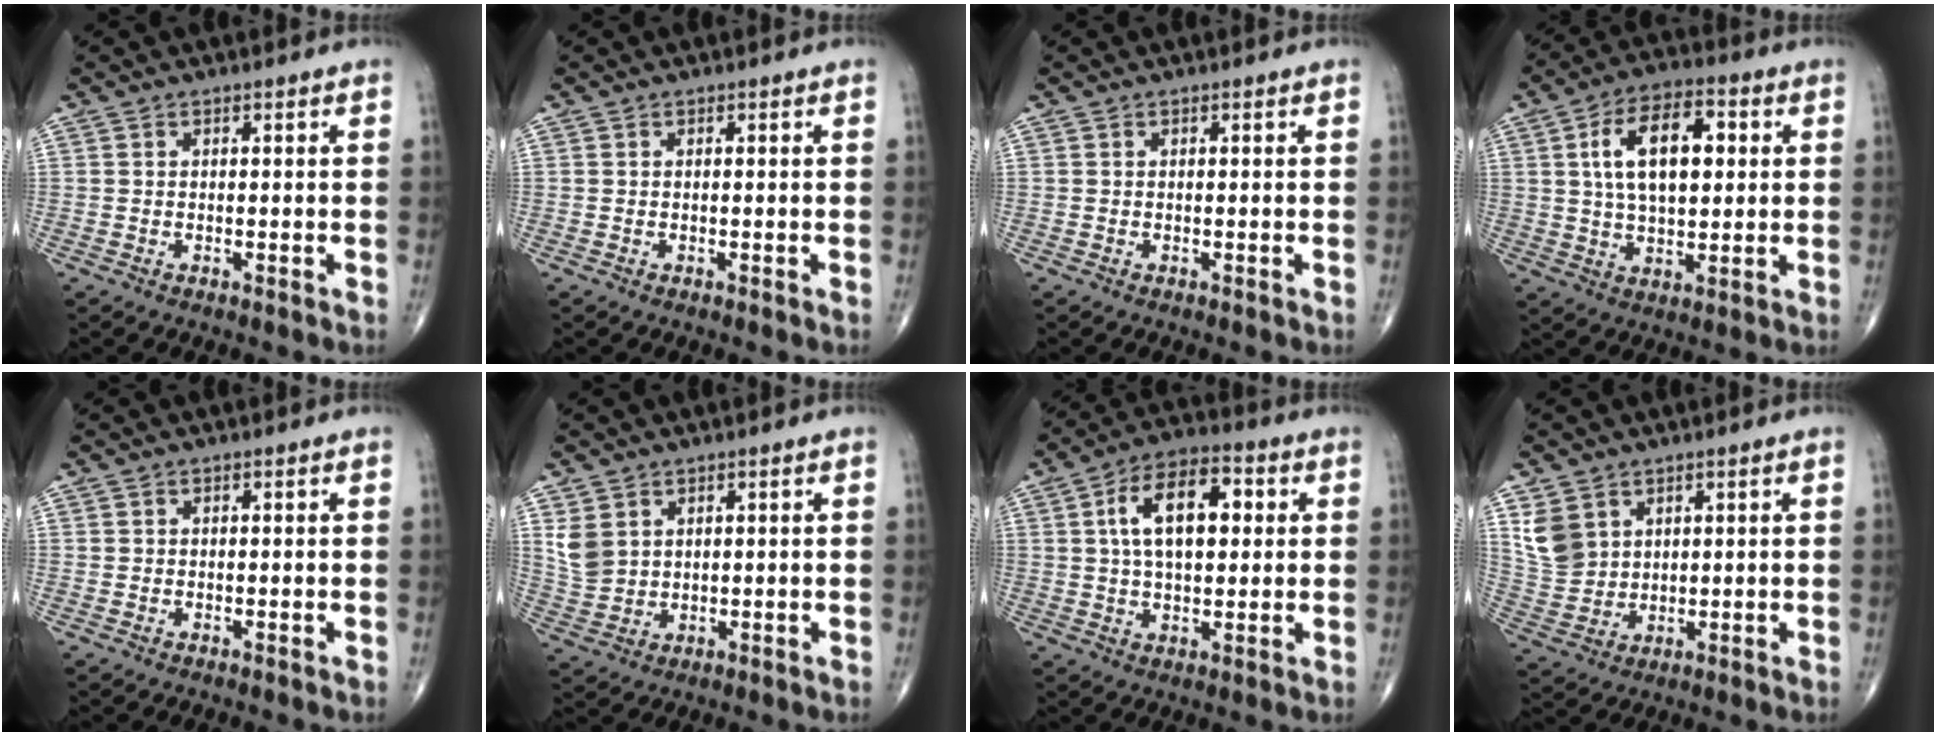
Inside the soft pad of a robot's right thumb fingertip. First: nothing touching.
{"total": 0.0}
{"total": 0.0}
{"total": 13.9, "force": [3.0, 7.4, 11.4], "torque": [-0.178, 0.006, 0.049]}
{"total": 0.0}
{"total": 5.1, "force": [2.1, 3.9, 2.5], "torque": [-0.043, -0.009, 0.055]}
{"total": 13.6, "force": [3.0, 7.3, 11.1], "torque": [-0.172, 0.014, 0.045]}
{"total": 7.1, "force": [3.3, 5.4, 3.2], "torque": [-0.051, -0.014, 0.078]}